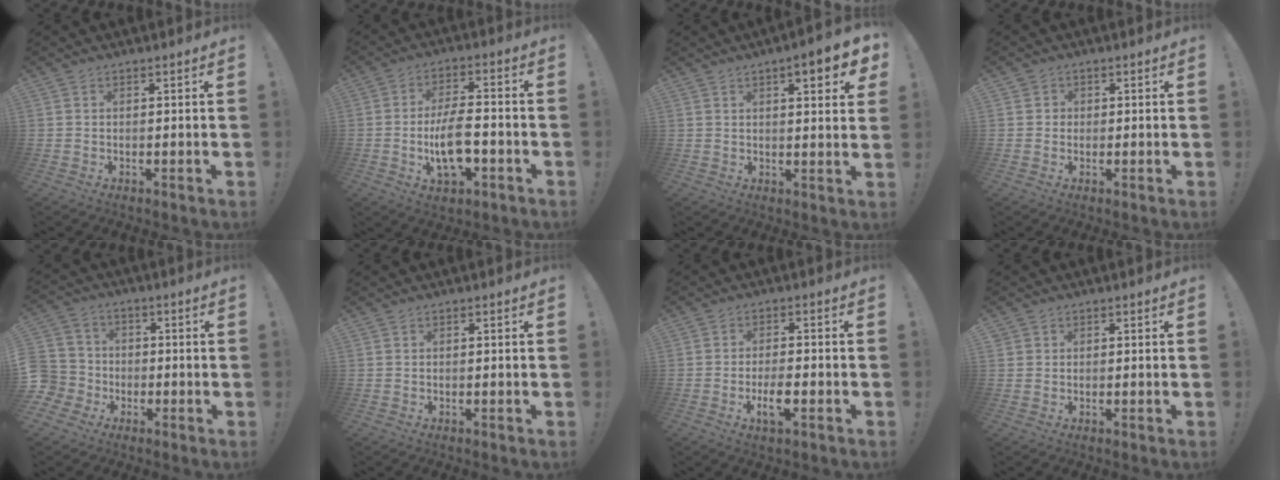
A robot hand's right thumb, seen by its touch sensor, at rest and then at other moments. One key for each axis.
{"total": 11.8, "fx": -3.0, "fy": 5.6, "fz": 10.0, "tx": -0.172, "ty": 0.009, "tz": -0.051}
{"total": 7.6, "fx": 3.6, "fy": 1.6, "fz": 6.5, "tx": -0.078, "ty": -0.019, "tz": 0.052}
{"total": 2.1, "fx": -0.2, "fy": 2.0, "fz": 0.6, "tx": -0.004, "ty": 0.003, "tz": -0.004}
{"total": 8.1, "fx": -2.1, "fy": 7.6, "fz": 1.6, "tx": -0.035, "ty": 0.021, "tz": -0.033}
{"total": 0.0}
{"total": 6.1, "fx": -2.5, "fy": 1.7, "fz": 5.3, "tx": -0.096, "ty": -0.004, "tz": -0.045}
{"total": 1.0, "fx": 0.6, "fy": 0.8, "fz": 0.1, "tx": 0.003, "ty": -0.003, "tz": 0.011}